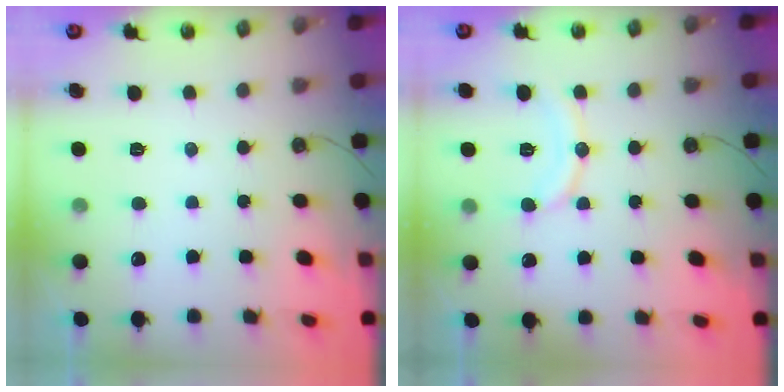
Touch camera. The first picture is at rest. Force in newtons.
{"total": 9.5, "press": 9.5, "slide": 0.7}